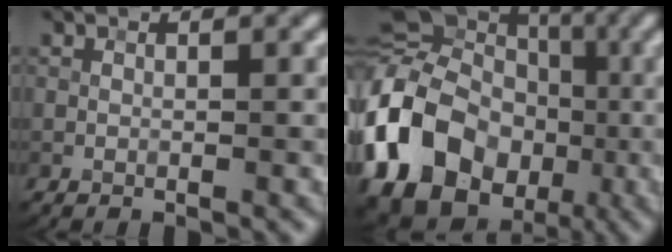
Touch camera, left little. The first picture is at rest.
{"total": 20.4, "force": [-4.9, 17.2, 9.7], "torque": [-0.222, -0.011, -0.123]}